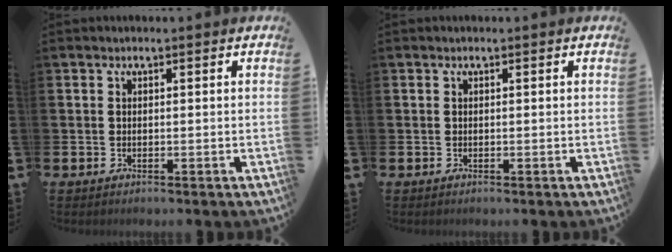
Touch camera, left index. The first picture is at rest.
{"total": 0.0}